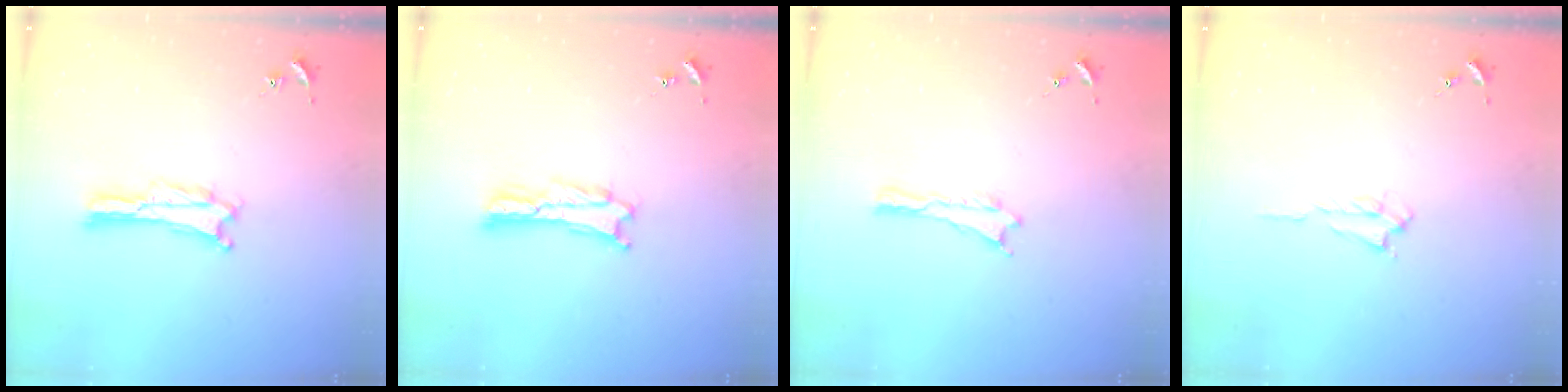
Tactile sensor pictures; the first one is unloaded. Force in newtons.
{"total": 1.8, "press": 1.8, "slide": 0.2}
{"total": 0.0}
{"total": 1.3, "press": 1.3, "slide": 0.3}